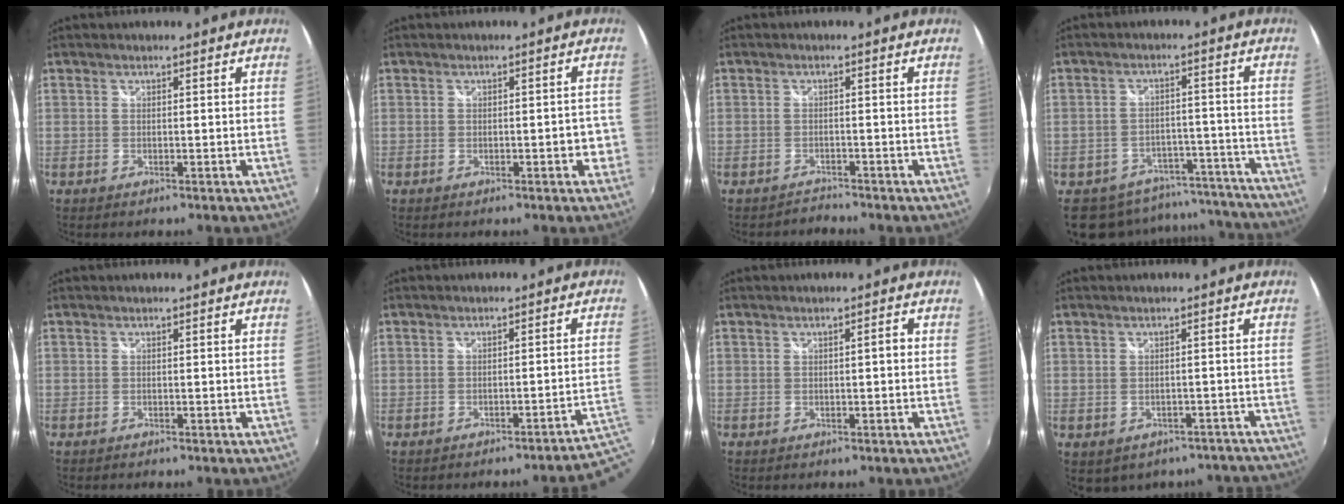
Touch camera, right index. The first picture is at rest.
{"total": 2.9, "force": [-1.2, 1.3, 2.3], "torque": [-0.025, 0.007, -0.013]}
{"total": 2.1, "force": [-1.9, 0.5, -0.5], "torque": [0.005, 0.000, -0.033]}
{"total": 14.9, "force": [-13.2, 6.8, 1.8], "torque": [-0.037, 0.052, -0.156]}
{"total": 0.6, "force": [-0.5, 0.2, -0.1], "torque": [0.002, -0.006, -0.010]}
{"total": 3.7, "force": [-2.8, -0.9, 2.3], "torque": [-0.026, -0.007, -0.035]}
{"total": 1.6, "force": [0.0, 0.4, 1.5], "torque": [-0.021, 0.005, -0.001]}
{"total": 11.8, "force": [-8.9, 6.8, 3.5], "torque": [-0.066, 0.007, -0.082]}